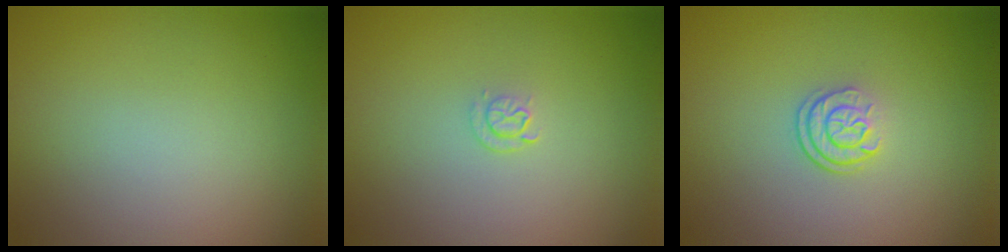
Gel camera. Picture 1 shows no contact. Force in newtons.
{"total": 0.9, "press": 0.6, "slide": 0.6}
{"total": 2.4, "press": 1.7, "slide": 1.7}